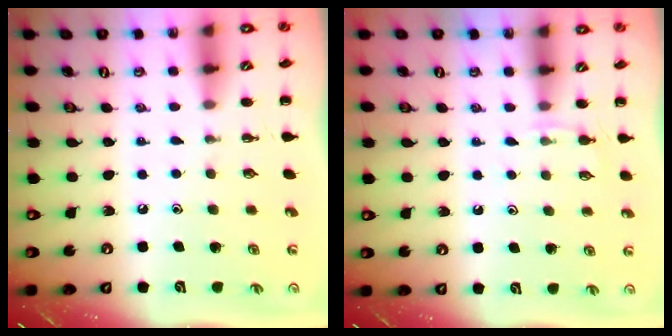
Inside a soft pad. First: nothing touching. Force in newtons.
{"total": 3.9, "press": 3.7, "slide": 1.2}